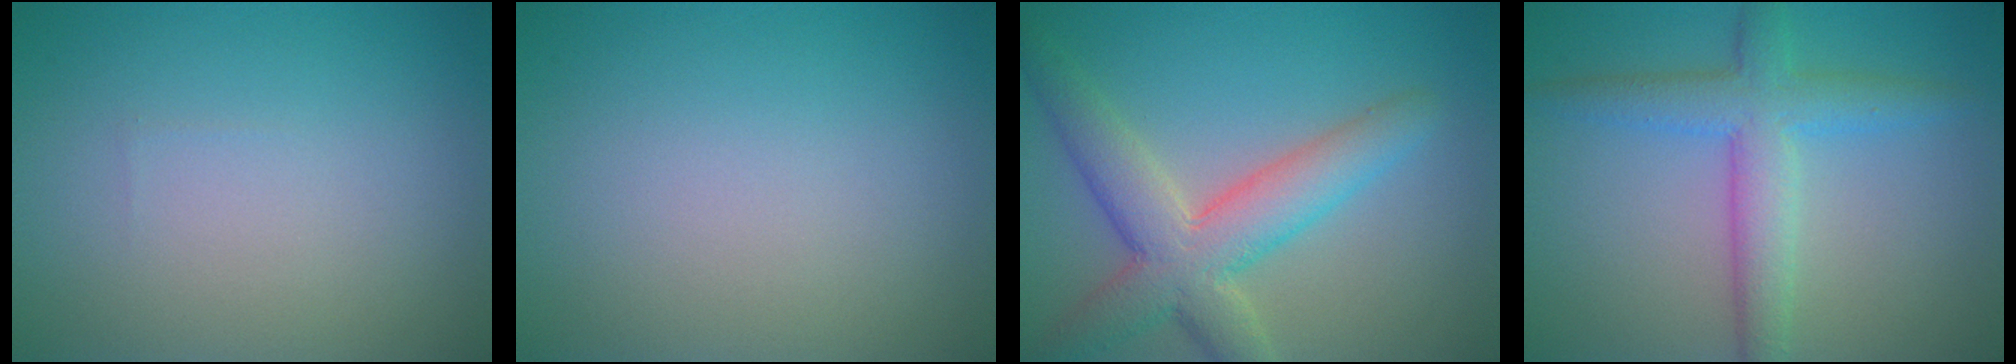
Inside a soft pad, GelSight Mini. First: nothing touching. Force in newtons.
{"total": 0.0}
{"total": 6.6, "press": 6.6, "slide": 0.4}
{"total": 4.7, "press": 4.7, "slide": 0.1}